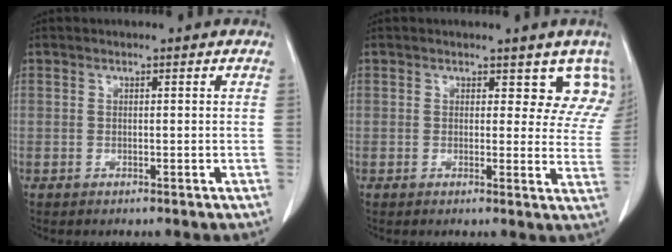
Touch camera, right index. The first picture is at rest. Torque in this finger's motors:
{"motor_torque": [0.09, 0.12, 0.07, 0.00]}